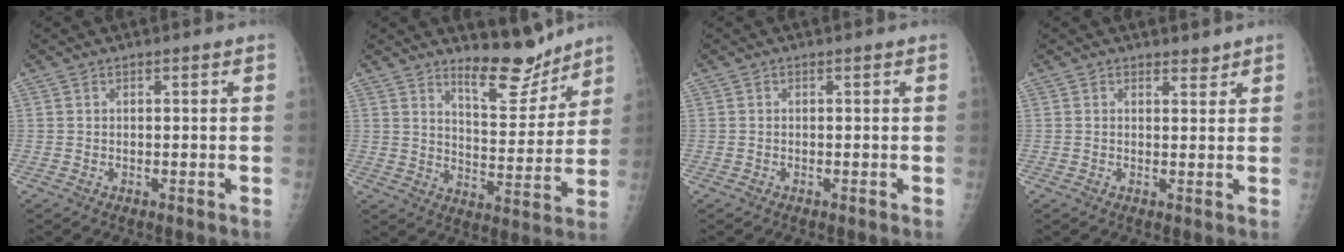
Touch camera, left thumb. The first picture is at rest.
{"total": 9.6, "force": [8.4, 2.8, 3.7], "torque": [-0.030, -0.076, 0.140]}
{"total": 0.0}
{"total": 1.7, "force": [1.6, 0.7, 0.4], "torque": [0.005, -0.012, 0.021]}